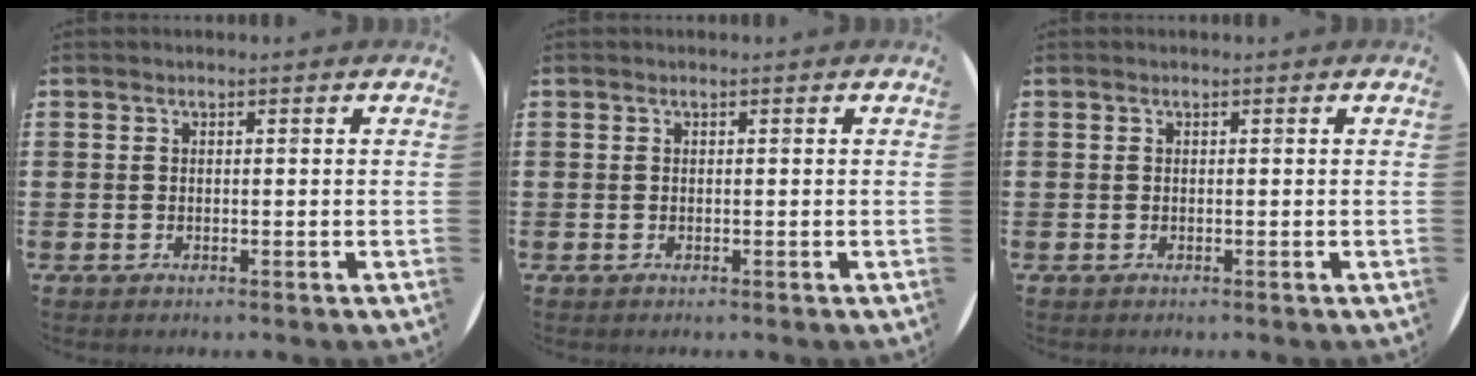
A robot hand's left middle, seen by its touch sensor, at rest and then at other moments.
{"total": 0.0}
{"total": 0.0}